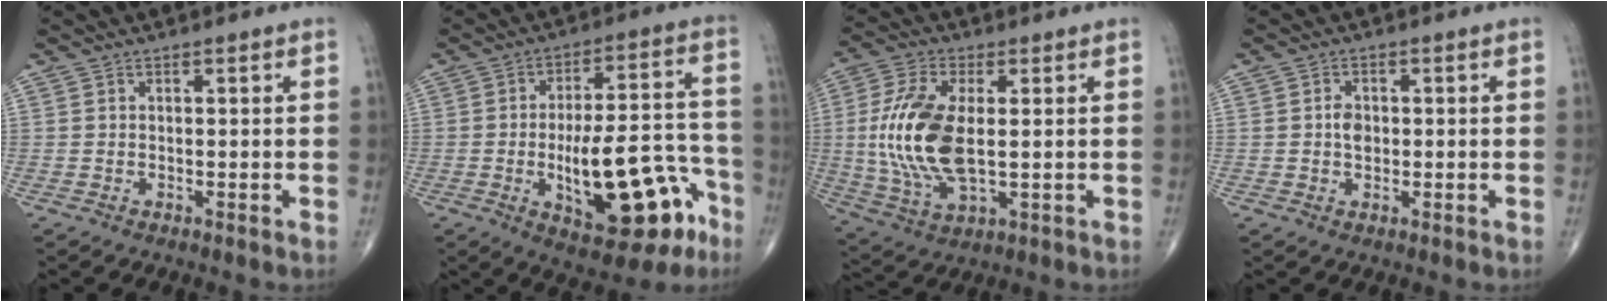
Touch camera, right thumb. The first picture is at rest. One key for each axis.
{"total": 20.5, "fx": -7.6, "fy": 8.1, "fz": 17.2, "tx": -0.221, "ty": 0.048, "tz": -0.094}
{"total": 15.5, "fx": 0.6, "fy": 7.4, "fz": 13.6, "tx": -0.297, "ty": -0.008, "tz": 0.018}
{"total": 2.6, "fx": 0.0, "fy": 1.9, "fz": 1.8, "tx": -0.023, "ty": 0.003, "tz": 0.000}